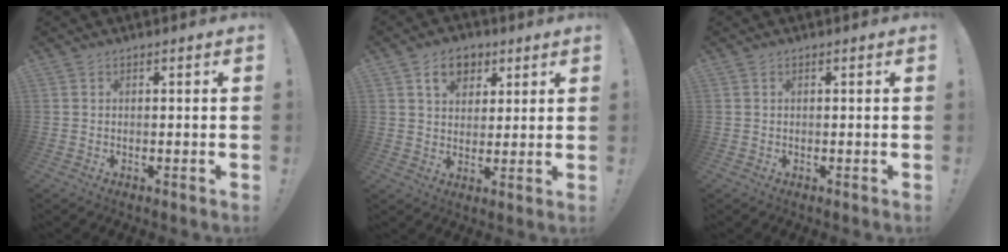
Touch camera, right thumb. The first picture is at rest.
{"total": 9.0, "force": [4.6, 6.6, 4.2], "torque": [-0.057, -0.009, 0.085]}
{"total": 0.0}